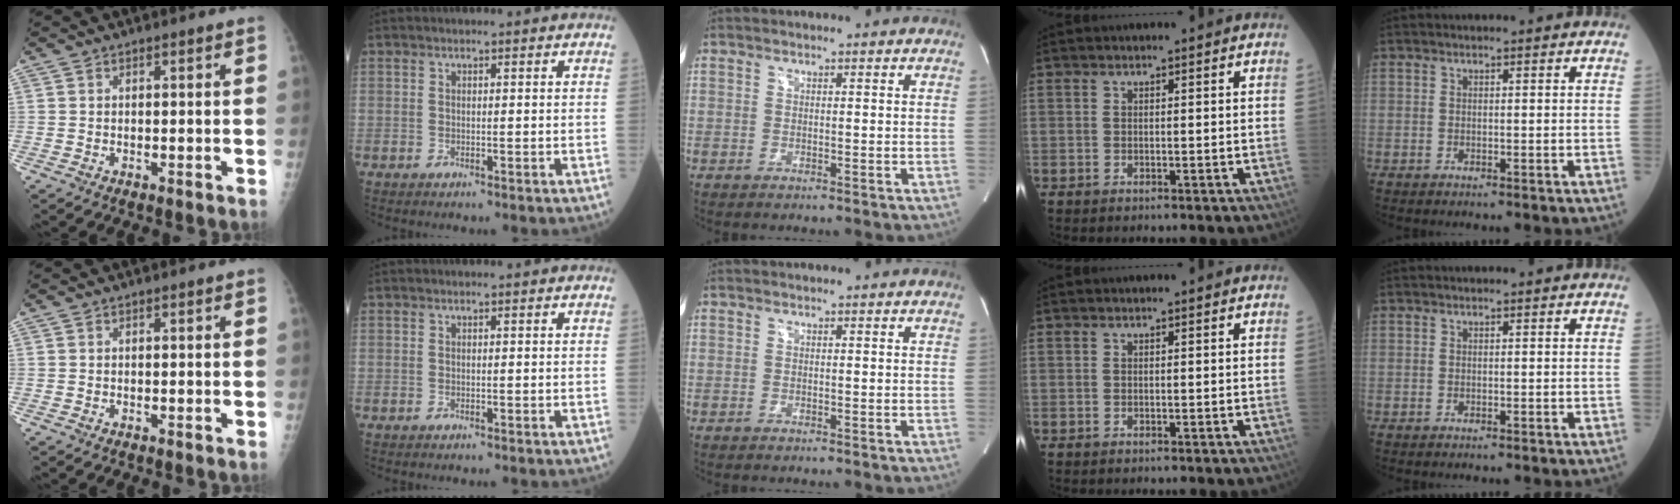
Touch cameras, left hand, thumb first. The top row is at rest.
{}